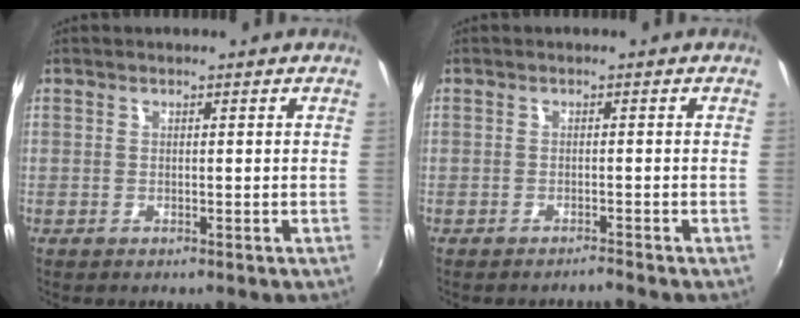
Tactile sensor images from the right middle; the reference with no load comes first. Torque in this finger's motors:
{"motor_torque": [-0.12, -0.45, -0.10, -0.02]}